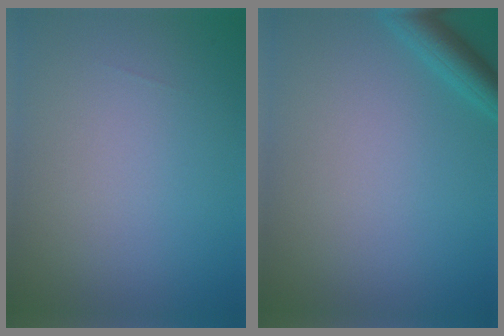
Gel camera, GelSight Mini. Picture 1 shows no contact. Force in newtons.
{"total": 2.4, "press": 2.4, "slide": 0.2}